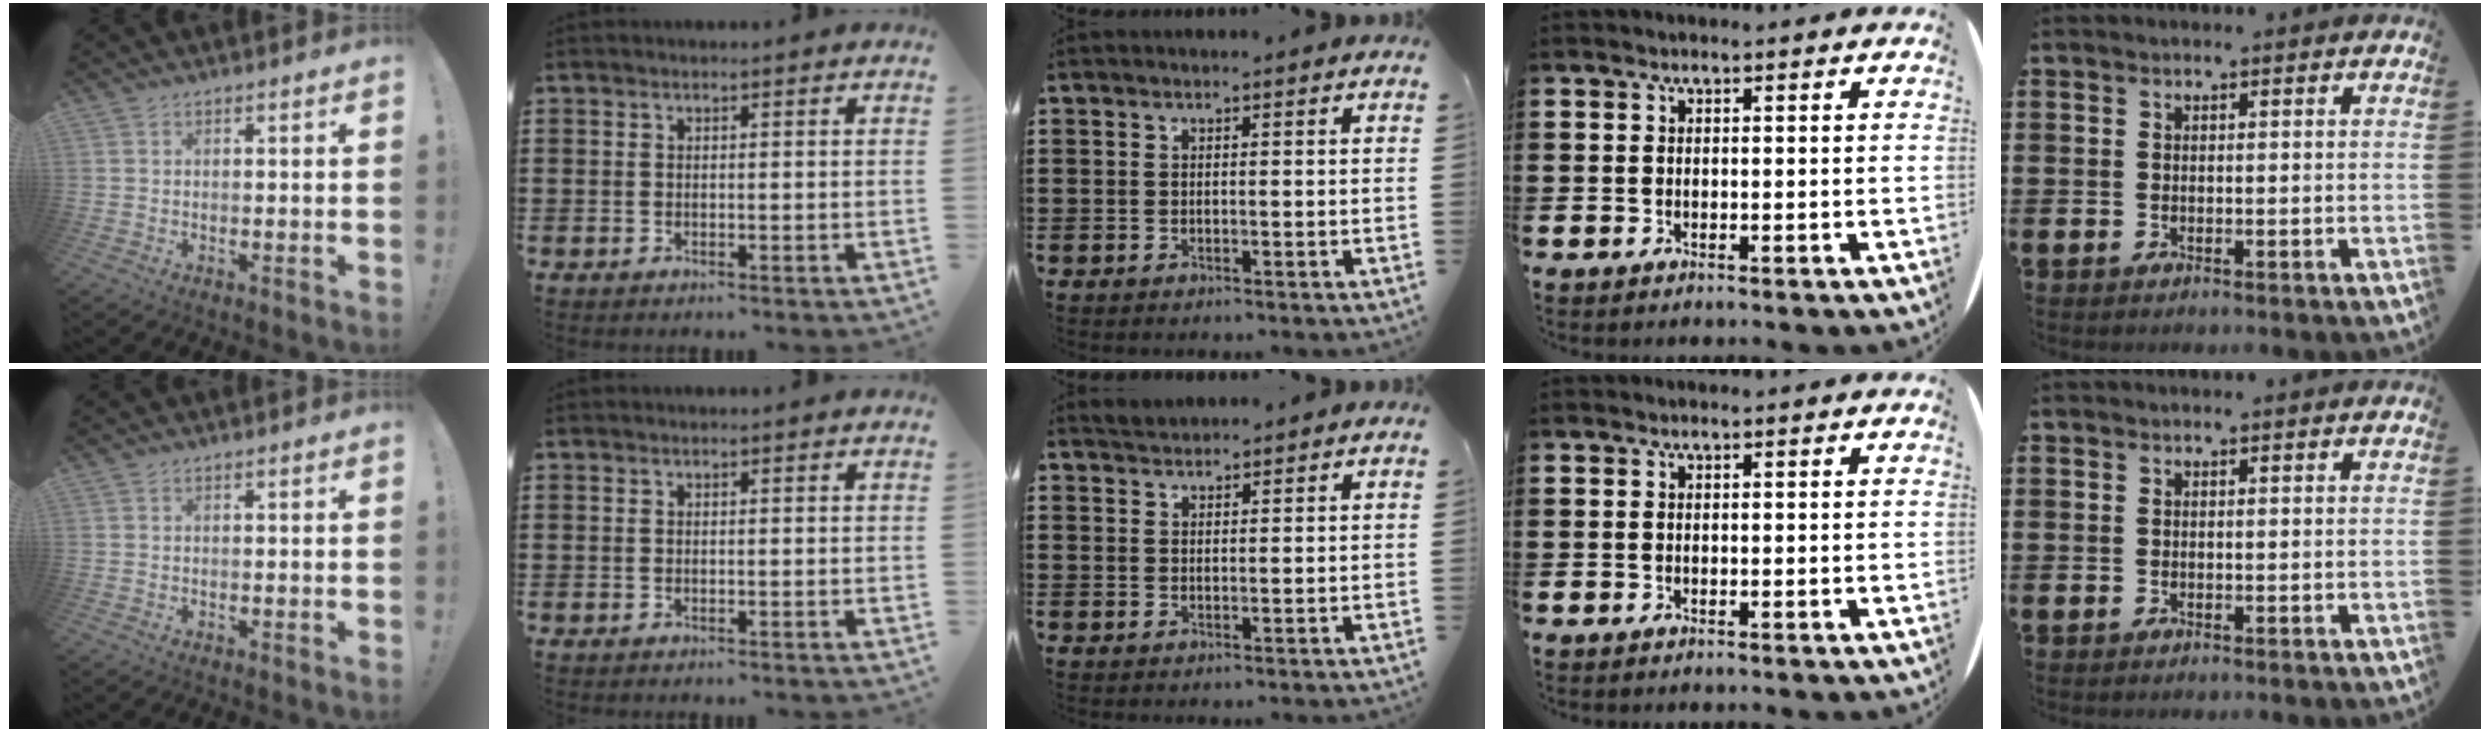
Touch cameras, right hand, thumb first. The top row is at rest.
{"middle": {"total": 1.0, "force": [1.0, 0.1, -0.1], "torque": [-0.001, 0.004, 0.020]}}